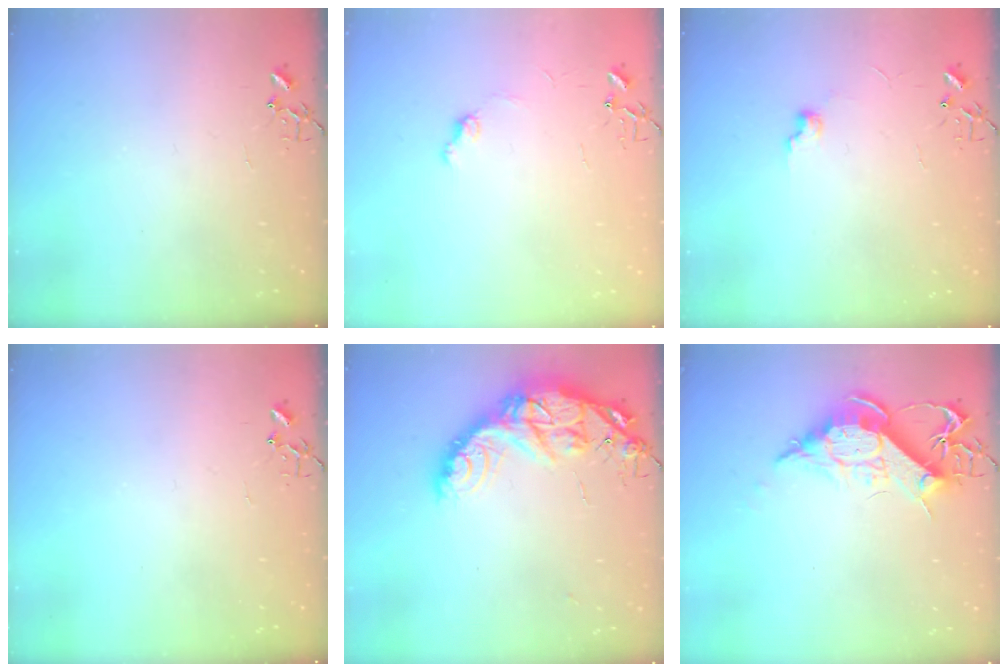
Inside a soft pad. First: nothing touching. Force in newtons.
{"total": 5.8, "press": 5.7, "slide": 0.6}
{"total": 5.9, "press": 5.9, "slide": 0.7}
{"total": 0.0}
{"total": 17.5, "press": 17.4, "slide": 1.4}
{"total": 12.6, "press": 12.6, "slide": 1.2}